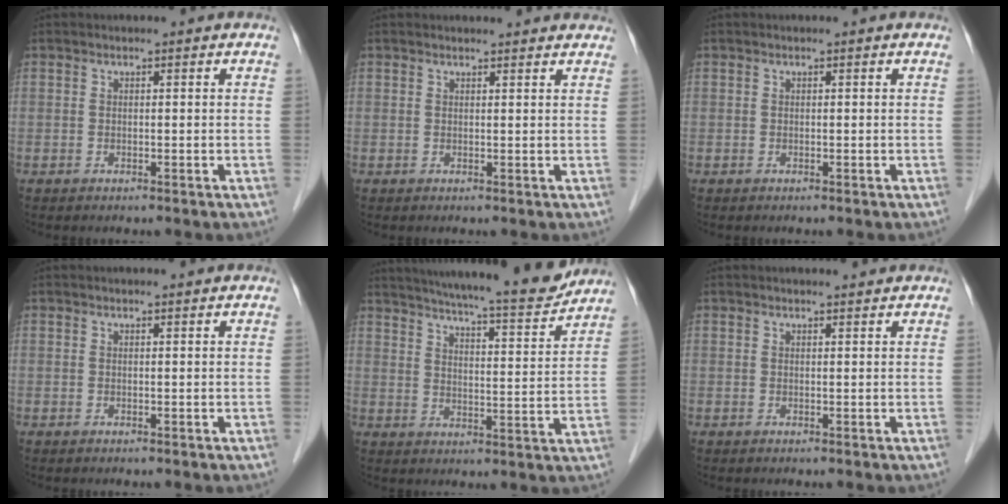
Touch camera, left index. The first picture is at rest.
{"total": 4.5, "force": [4.3, 0.7, 1.0], "torque": [-0.010, 0.006, 0.038]}
{"total": 0.0}
{"total": 0.7, "force": [0.6, -0.1, 0.4], "torque": [-0.007, 0.002, 0.010]}
{"total": 17.5, "force": [16.0, 0.8, 7.2], "torque": [-0.114, -0.026, 0.218]}
{"total": 2.0, "force": [1.9, 0.0, 0.6], "torque": [-0.009, 0.004, 0.022]}